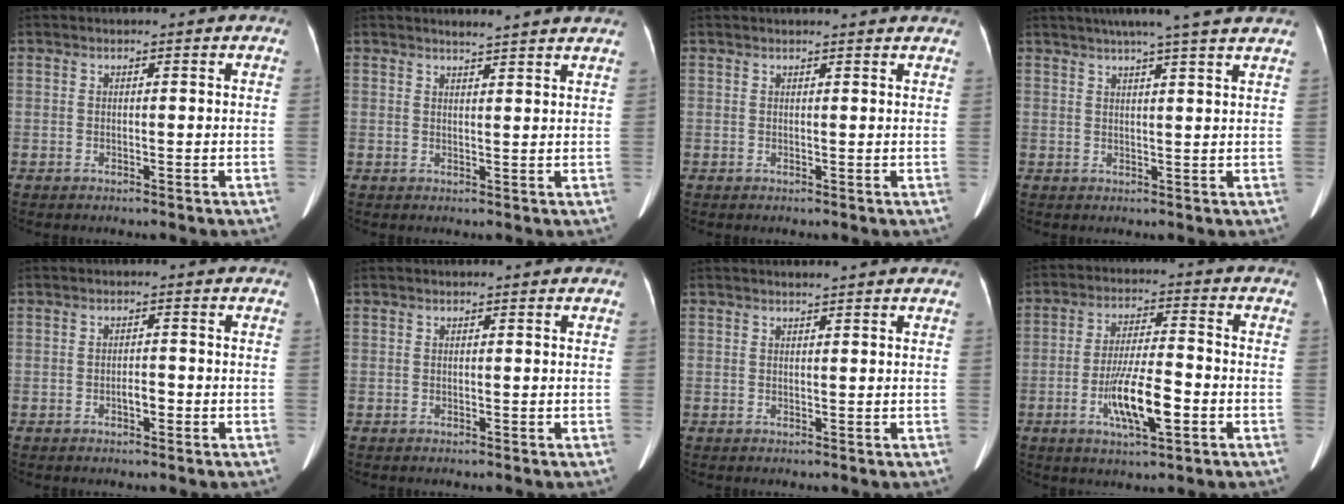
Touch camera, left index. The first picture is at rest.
{"total": 6.2, "force": [5.8, -0.2, 2.3], "torque": [-0.034, 0.008, 0.059]}
{"total": 4.1, "force": [3.9, 0.2, 1.1], "torque": [-0.017, 0.011, 0.036]}
{"total": 12.3, "force": [10.3, -0.3, 6.8], "torque": [-0.101, 0.029, 0.119]}
{"total": 1.7, "force": [-0.8, 0.7, 1.3], "torque": [-0.021, 0.003, -0.011]}
{"total": 0.0}
{"total": 1.1, "force": [1.0, -0.3, 0.4], "torque": [-0.010, 0.004, 0.021]}
{"total": 10.0, "force": [-3.4, 1.9, 9.2], "torque": [-0.175, -0.003, -0.058]}